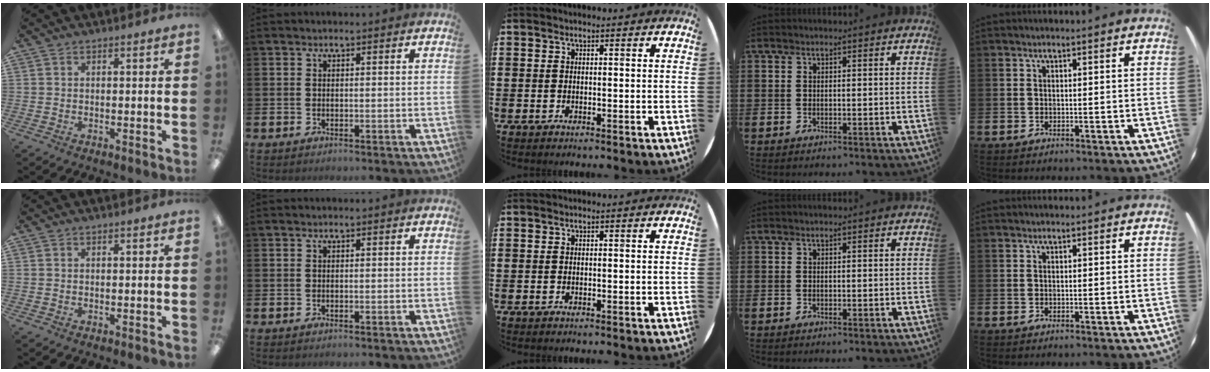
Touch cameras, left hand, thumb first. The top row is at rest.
{}